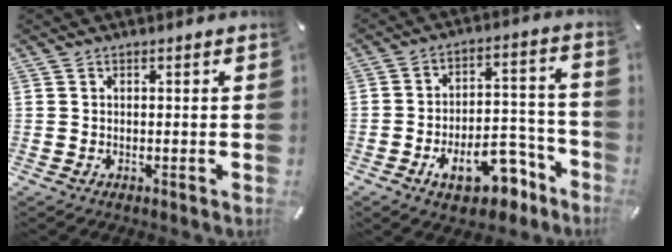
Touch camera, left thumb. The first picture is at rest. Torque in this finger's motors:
{"motor_torque": [-1.17, 2.55, 1.11, 1.15, 0.23]}